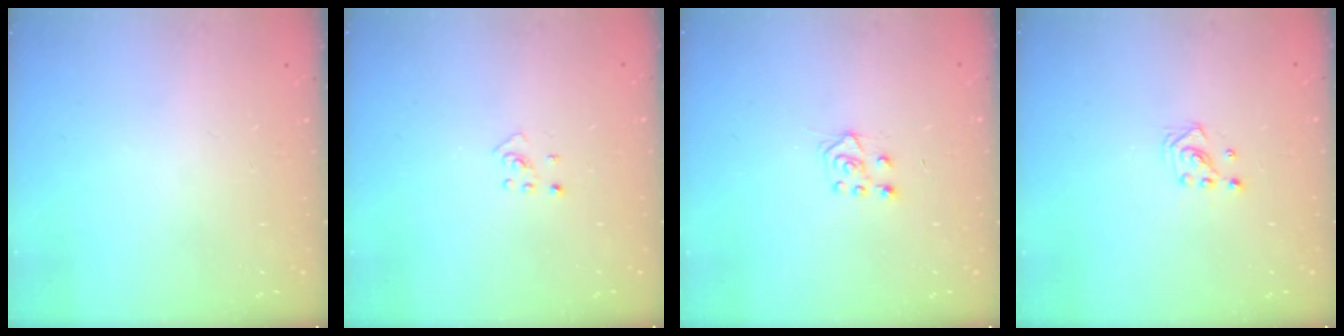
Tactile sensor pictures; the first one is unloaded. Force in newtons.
{"total": 2.7, "press": 2.6, "slide": 0.6}
{"total": 6.1, "press": 6.1, "slide": 0.5}
{"total": 2.6, "press": 2.6, "slide": 0.3}